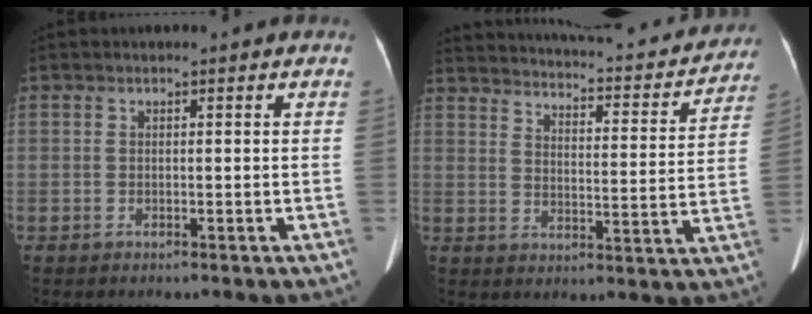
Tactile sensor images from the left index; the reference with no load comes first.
{"total": 23.6, "force": [21.0, 5.0, 9.4], "torque": [-0.142, -0.028, 0.259]}